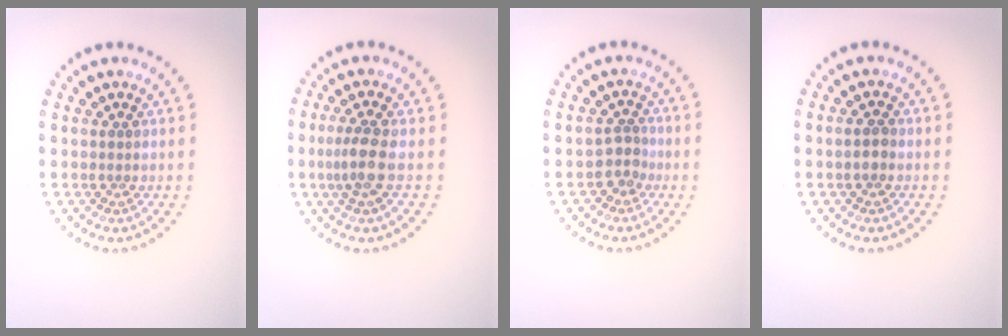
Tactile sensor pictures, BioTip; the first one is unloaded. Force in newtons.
{"total": 2.7, "press": 2.2, "slide": 1.6}
{"total": 1.9, "press": 1.5, "slide": 1.2}
{"total": 1.3, "press": 1.3, "slide": 0.0}